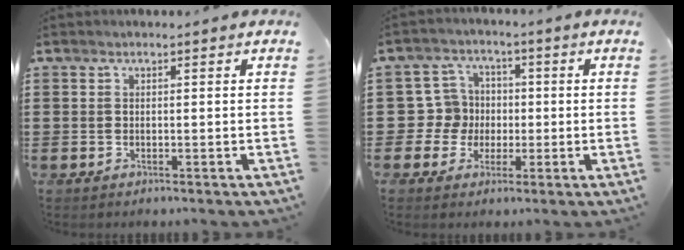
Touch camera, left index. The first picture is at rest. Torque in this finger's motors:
{"motor_torque": [-0.43, 0.57, -0.08, 0.00]}